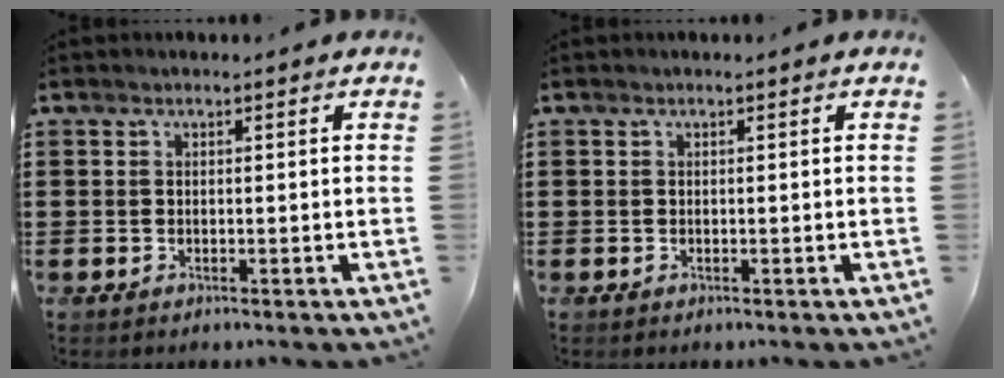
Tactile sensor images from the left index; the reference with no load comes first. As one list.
[{"total": 0.0}]